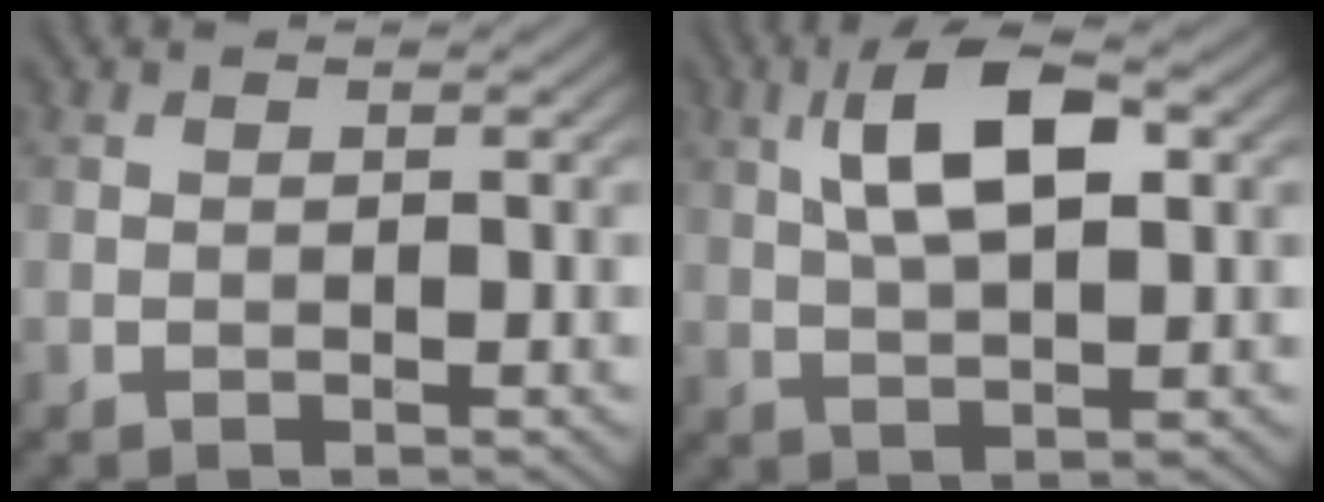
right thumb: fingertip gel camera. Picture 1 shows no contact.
{"total": 8.2, "force": [2.3, 3.1, 7.2], "torque": [-0.142, 0.014, 0.037]}